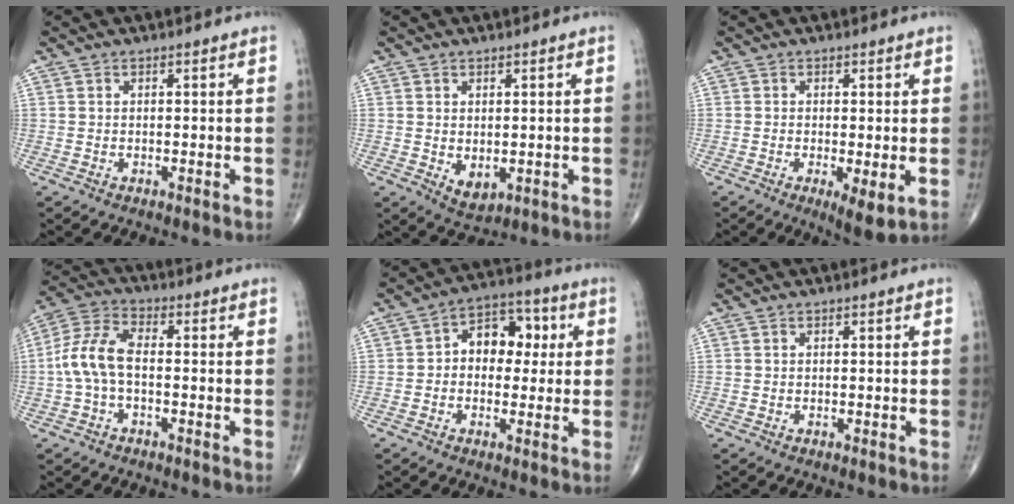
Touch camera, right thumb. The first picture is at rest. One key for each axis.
{"total": 3.6, "fx": -0.3, "fy": 2.3, "fz": 2.8, "tx": -0.037, "ty": -0.007, "tz": 0.009}
{"total": 4.8, "fx": -1.1, "fy": 1.4, "fz": 4.5, "tx": -0.078, "ty": -0.018, "tz": -0.019}
{"total": 8.6, "fx": -1.1, "fy": 4.6, "fz": 7.3, "tx": -0.158, "ty": 0.029, "tz": -0.030}
{"total": 10.0, "fx": 1.2, "fy": 7.1, "fz": 6.9, "tx": -0.063, "ty": 0.027, "tz": 0.010}
{"total": 0.0}